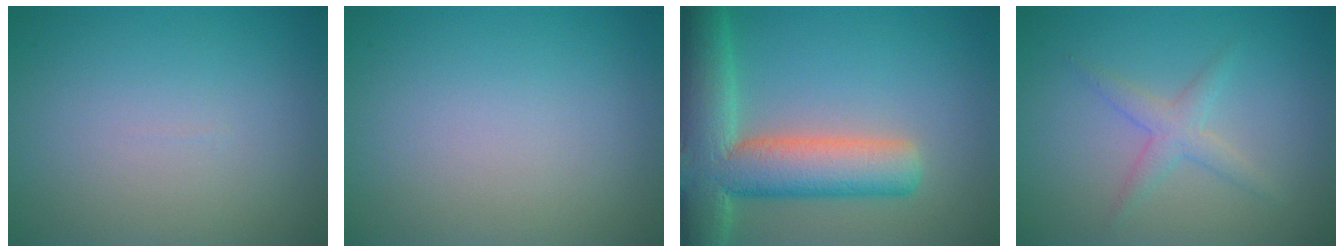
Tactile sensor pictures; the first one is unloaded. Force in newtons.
{"total": 0.0}
{"total": 10.2, "press": 10.2, "slide": 0.8}
{"total": 2.0, "press": 2.0, "slide": 0.0}